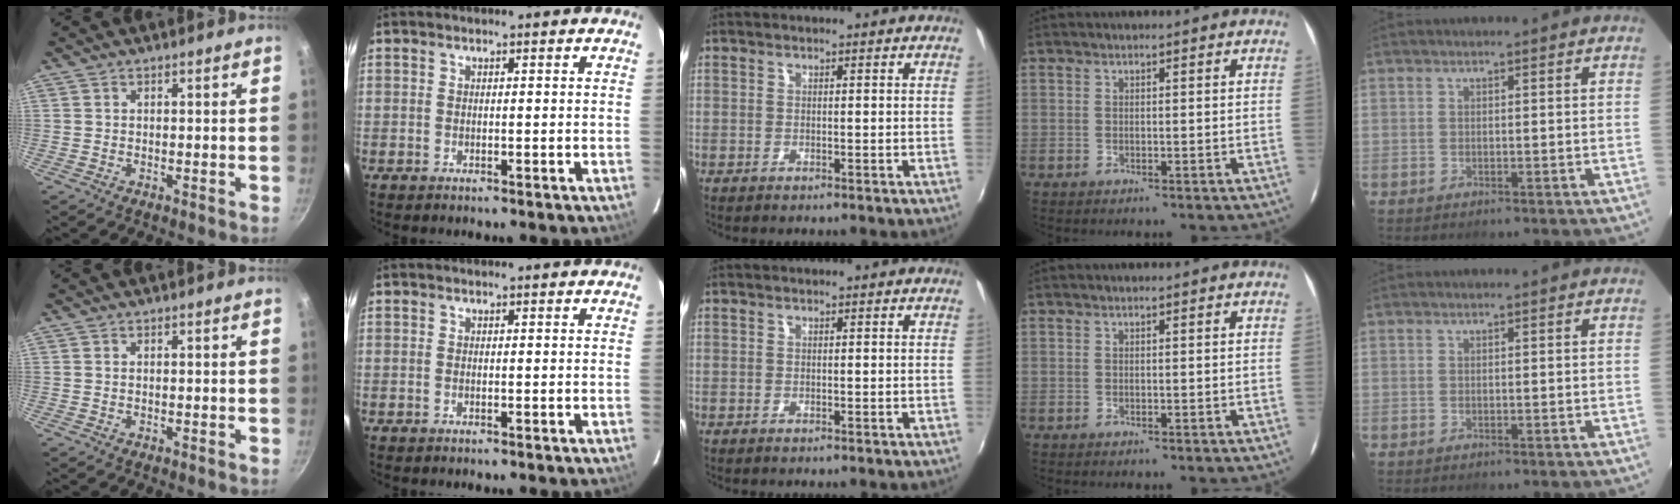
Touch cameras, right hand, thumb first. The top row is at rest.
{}